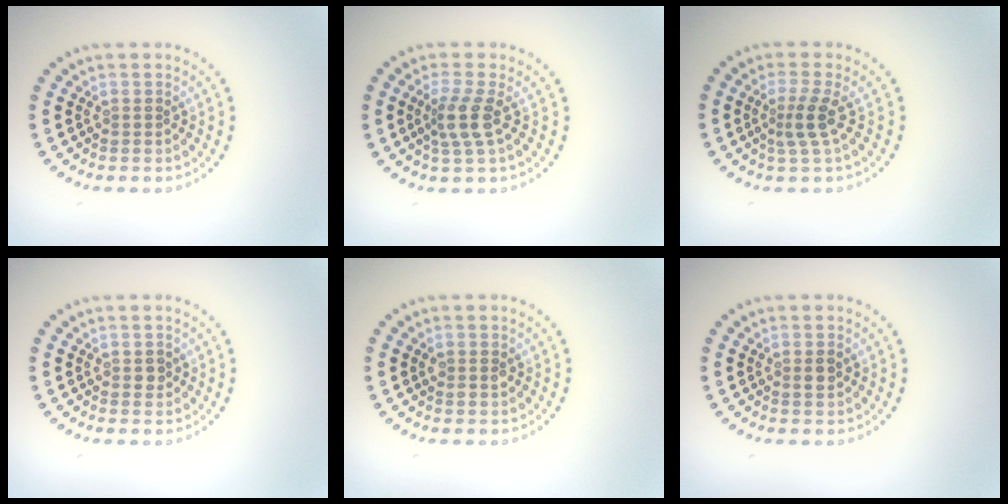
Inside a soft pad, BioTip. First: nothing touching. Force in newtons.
{"total": 2.7, "press": 2.1, "slide": 1.7}
{"total": 2.4, "press": 1.7, "slide": 1.7}
{"total": 0.9, "press": 0.9, "slide": 0.1}
{"total": 1.1, "press": 1.1, "slide": 0.2}
{"total": 1.1, "press": 1.0, "slide": 0.2}